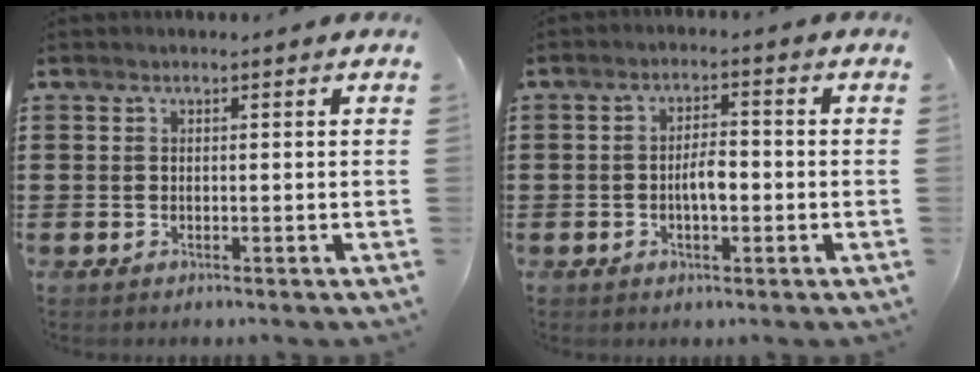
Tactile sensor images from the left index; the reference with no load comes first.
{"total": 3.8, "force": [-0.7, 1.4, 3.5], "torque": [-0.056, 0.003, -0.017]}